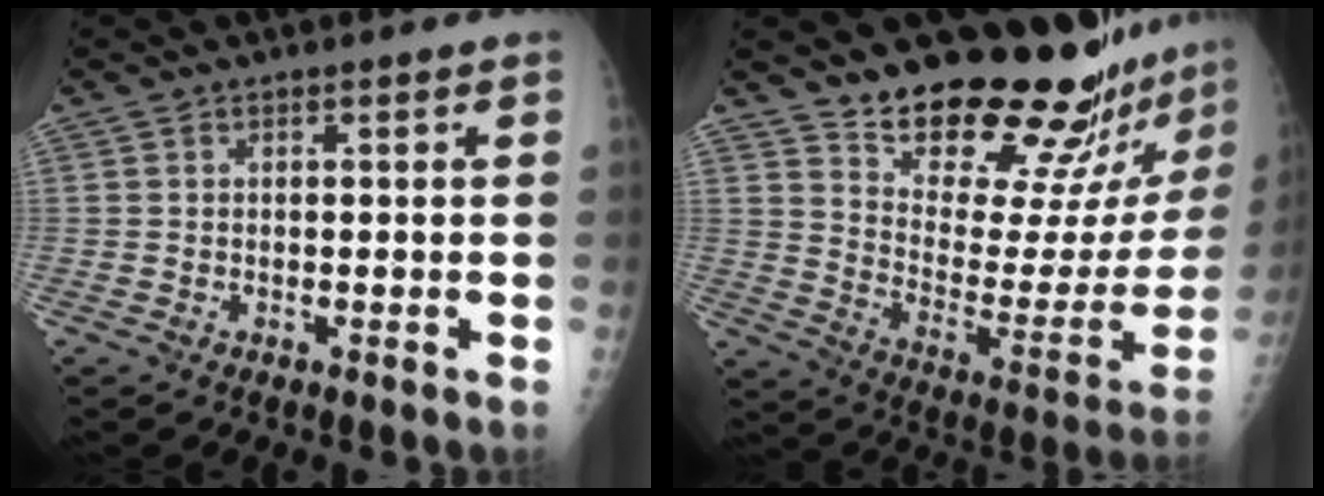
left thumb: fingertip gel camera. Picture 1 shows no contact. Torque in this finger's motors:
{"motor_torque": [0.48, 0.46, 0.85, -1.92, 0.10]}